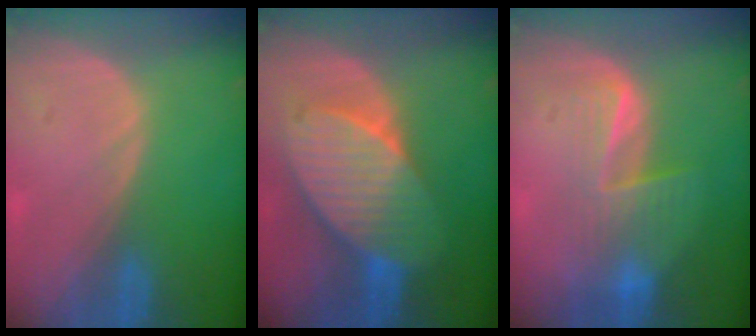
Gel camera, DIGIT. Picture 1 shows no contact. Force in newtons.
{"total": 9.2, "press": 9.2, "slide": 0.4}
{"total": 6.6, "press": 6.2, "slide": 2.1}